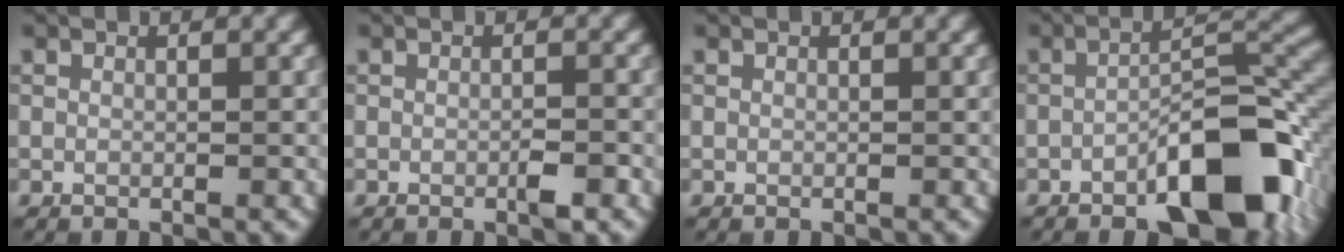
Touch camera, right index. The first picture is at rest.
{"total": 1.5, "force": [-0.7, 0.3, 1.3], "torque": [-0.021, 0.000, -0.012]}
{"total": 0.0}
{"total": 10.1, "force": [-4.8, 3.8, 8.0], "torque": [-0.110, 0.017, -0.080]}